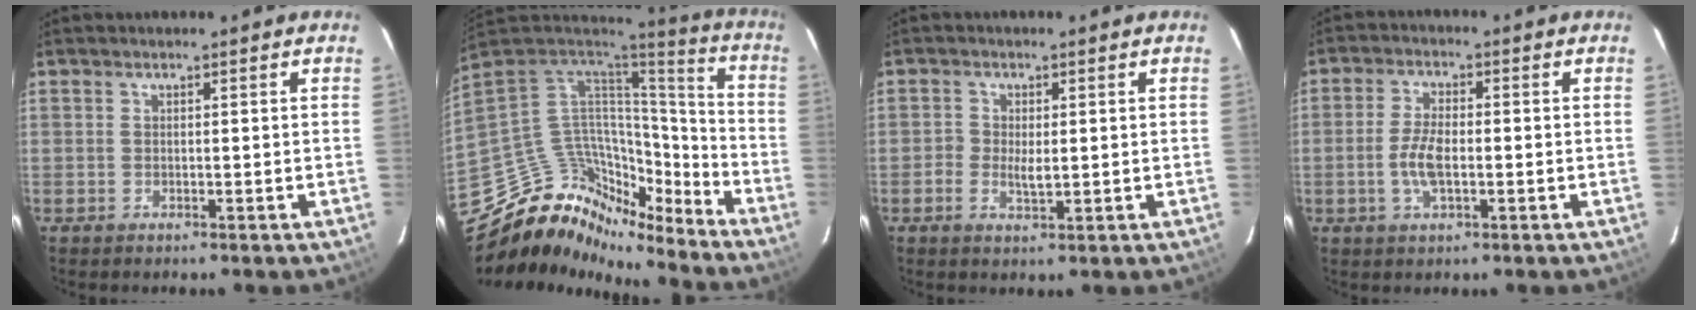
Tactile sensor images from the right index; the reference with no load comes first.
{"total": 18.5, "force": [-16.3, 7.4, 5.0], "torque": [-0.097, 0.030, -0.281]}
{"total": 2.7, "force": [-0.4, 1.6, 2.2], "torque": [-0.051, -0.002, -0.011]}
{"total": 5.7, "force": [-1.3, 2.3, 5.0], "torque": [-0.106, 0.002, -0.025]}